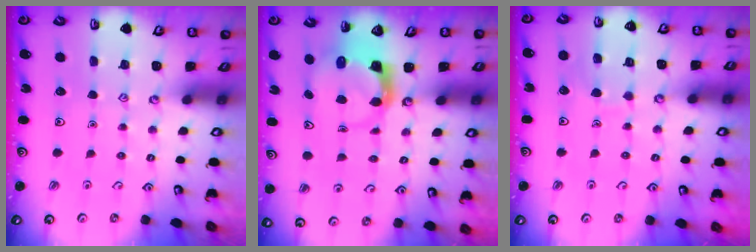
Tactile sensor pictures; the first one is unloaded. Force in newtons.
{"total": 3.6, "press": 3.6, "slide": 0.5}
{"total": 4.9, "press": 4.8, "slide": 0.6}